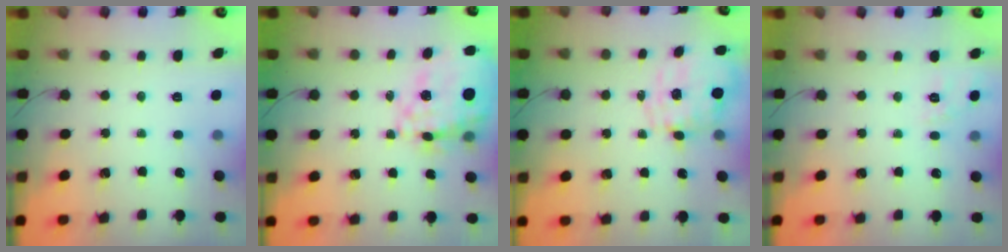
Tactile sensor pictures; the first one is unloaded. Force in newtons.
{"total": 18.6, "press": 17.9, "slide": 5.2}
{"total": 2.1, "press": 1.7, "slide": 1.1}
{"total": 8.9, "press": 8.7, "slide": 1.7}